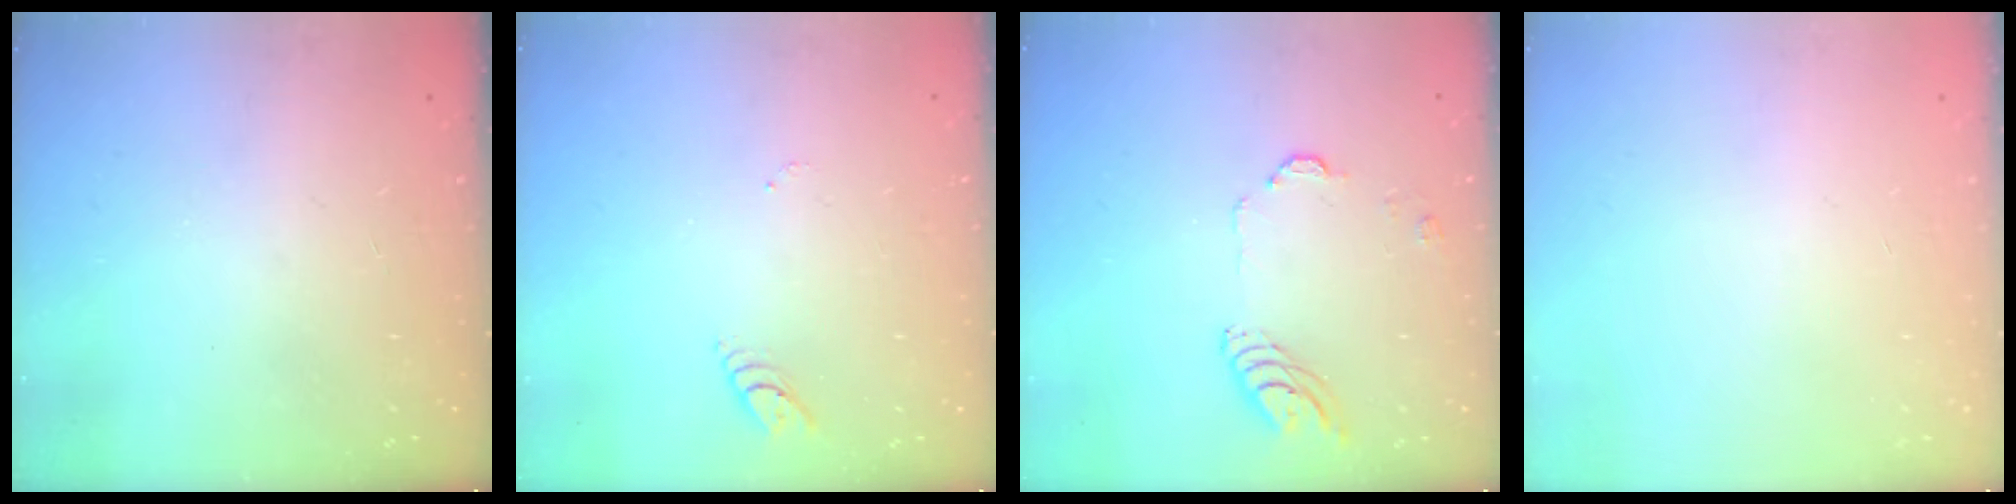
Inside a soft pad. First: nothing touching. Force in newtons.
{"total": 2.7, "press": 2.7, "slide": 0.2}
{"total": 9.2, "press": 9.1, "slide": 1.2}
{"total": 0.0}